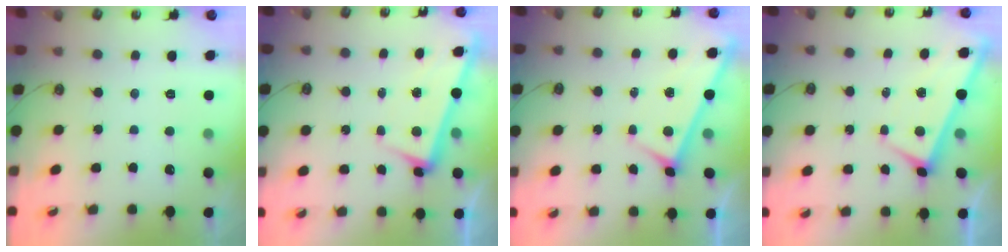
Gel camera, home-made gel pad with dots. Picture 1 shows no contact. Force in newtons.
{"total": 3.3, "press": 3.1, "slide": 1.1}
{"total": 2.9, "press": 2.9, "slide": 0.3}
{"total": 1.7, "press": 1.7, "slide": 0.1}